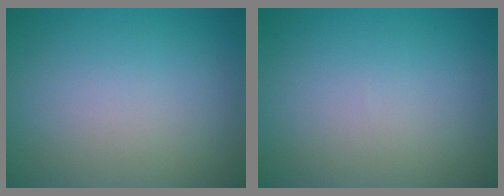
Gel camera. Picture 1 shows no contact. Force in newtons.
{"total": 0.0}